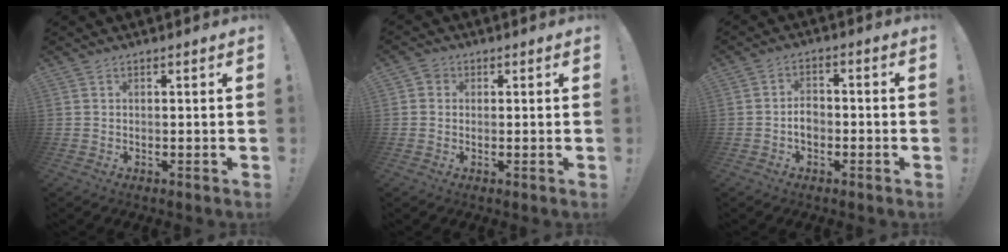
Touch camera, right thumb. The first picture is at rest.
{"total": 2.1, "force": [0.2, 2.0, 0.6], "torque": [-0.010, 0.003, 0.003]}
{"total": 4.4, "force": [-1.6, 3.0, 2.8], "torque": [-0.048, 0.003, -0.031]}